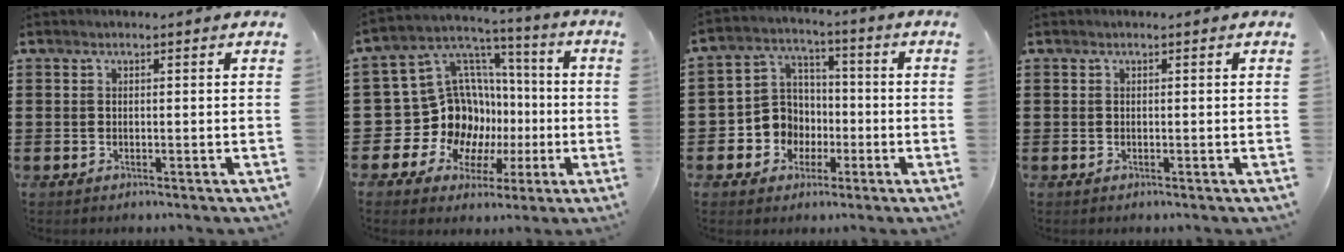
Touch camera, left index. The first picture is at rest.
{"total": 15.6, "force": [-1.8, 14.5, 5.6], "torque": [-0.154, -0.038, 0.009]}
{"total": 7.4, "force": [-1.8, 6.9, 1.9], "torque": [-0.076, 0.010, -0.036]}
{"total": 0.0}